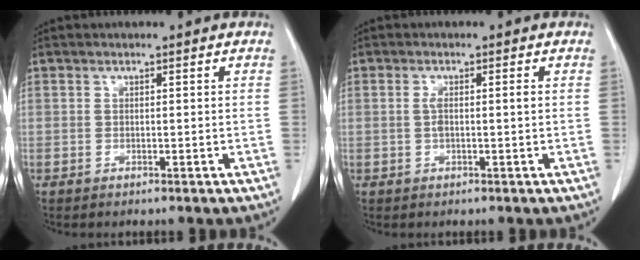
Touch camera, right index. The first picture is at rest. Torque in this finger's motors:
{"motor_torque": [0.04, 0.02, 0.03, 0.01]}